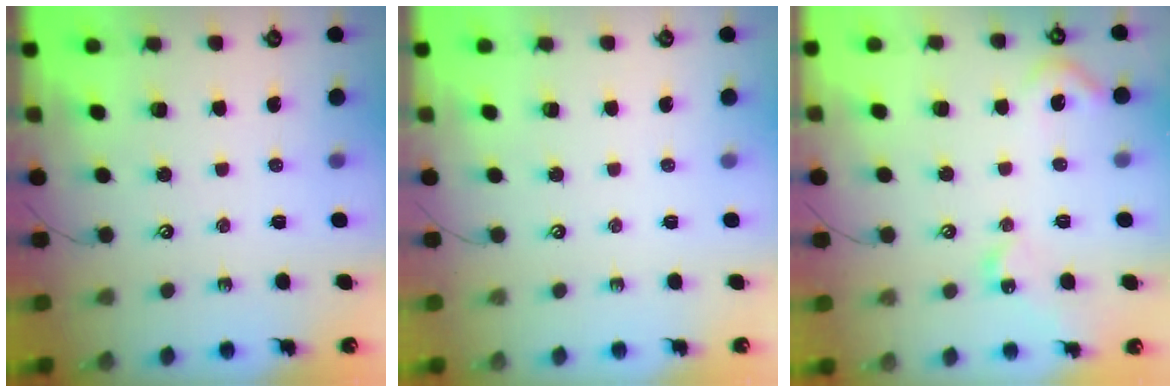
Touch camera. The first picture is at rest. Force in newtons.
{"total": 0.0}
{"total": 8.5, "press": 8.5, "slide": 0.8}